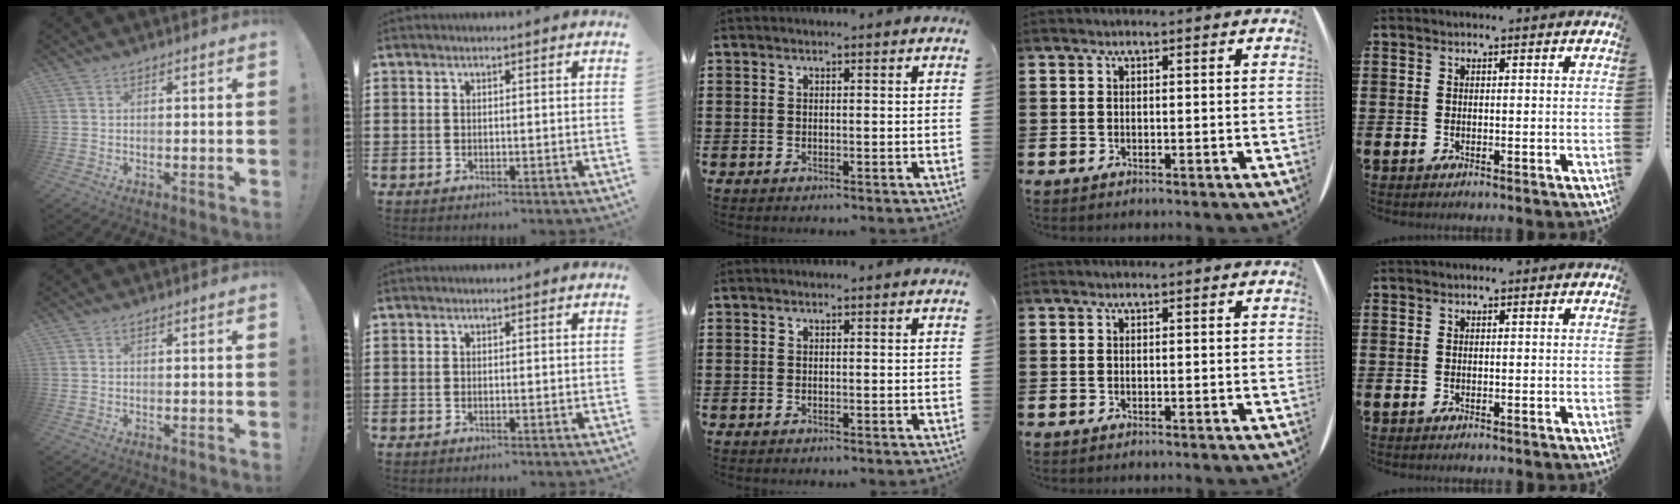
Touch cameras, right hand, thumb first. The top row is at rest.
{}